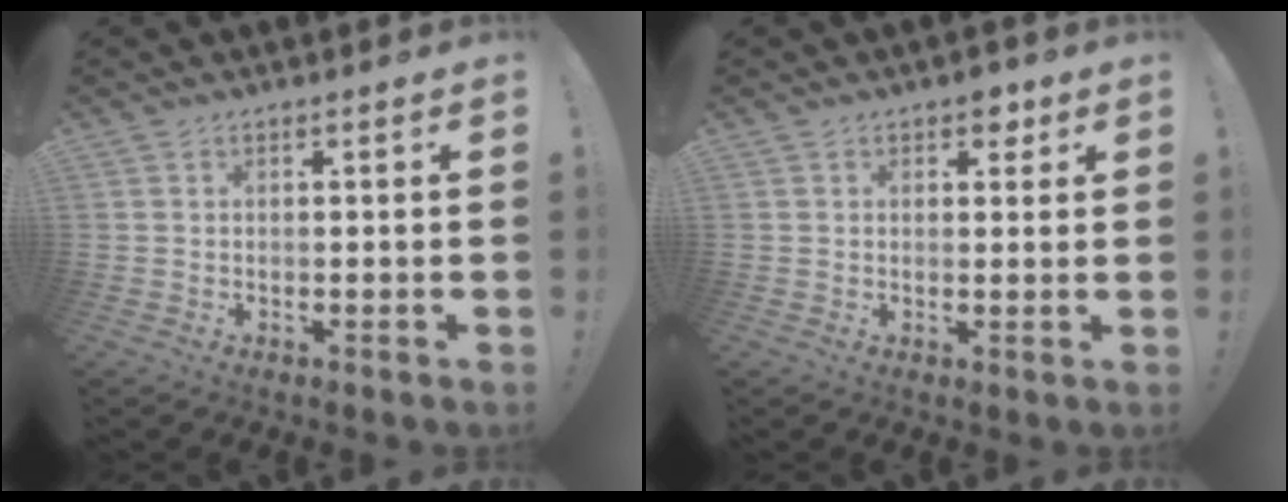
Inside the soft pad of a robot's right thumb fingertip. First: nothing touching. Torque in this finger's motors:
{"motor_torque": [-0.17, 0.11, 0.21, 0.22, -0.04]}